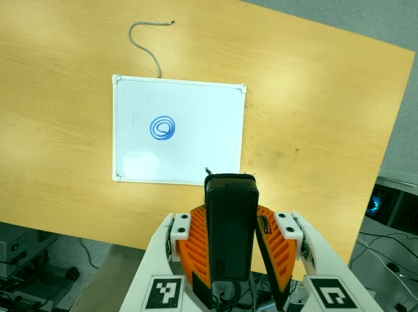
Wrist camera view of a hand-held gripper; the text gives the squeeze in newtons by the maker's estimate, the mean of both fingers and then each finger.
{"total": 6.7, "left": 5.1, "right": 8.2}